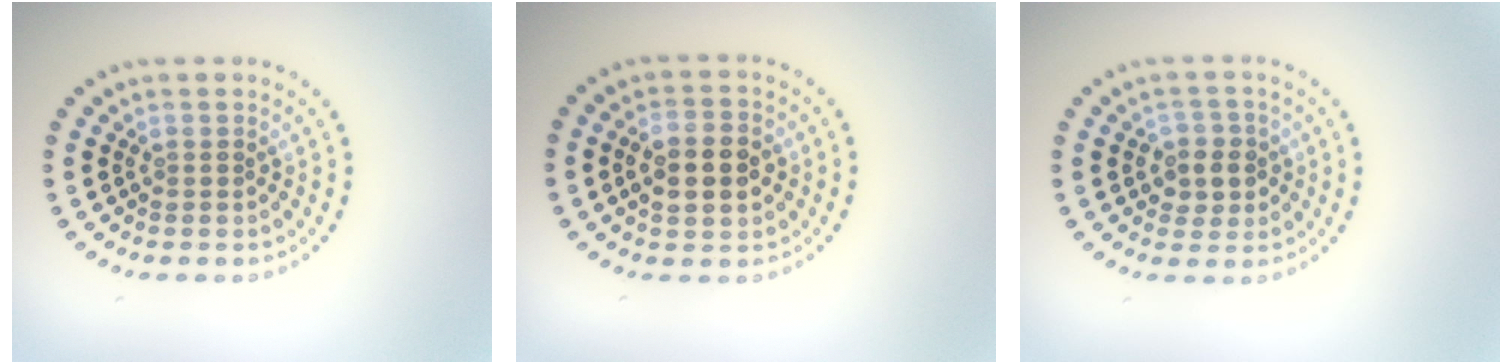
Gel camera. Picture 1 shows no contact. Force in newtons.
{"total": 5.1, "press": 5.1, "slide": 0.3}
{"total": 2.6, "press": 2.4, "slide": 0.8}